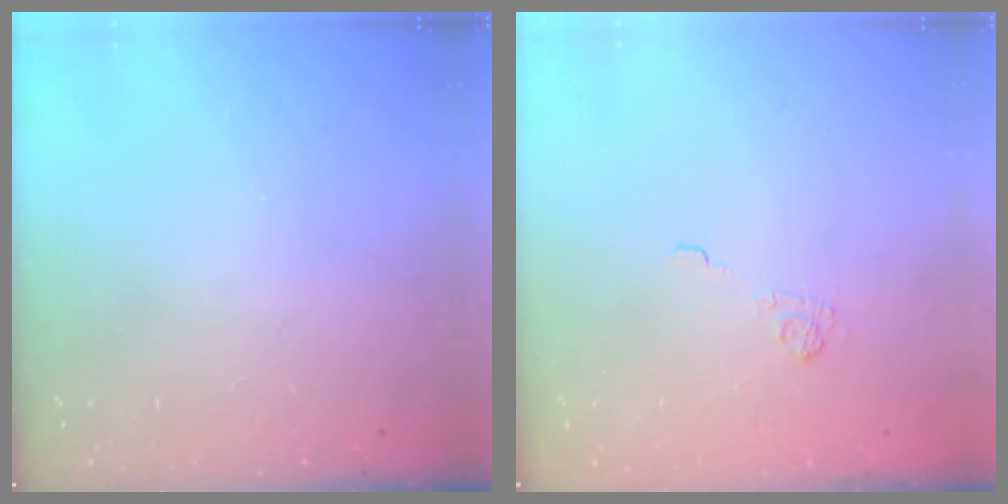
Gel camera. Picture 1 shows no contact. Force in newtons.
{"total": 3.8, "press": 3.5, "slide": 1.4}